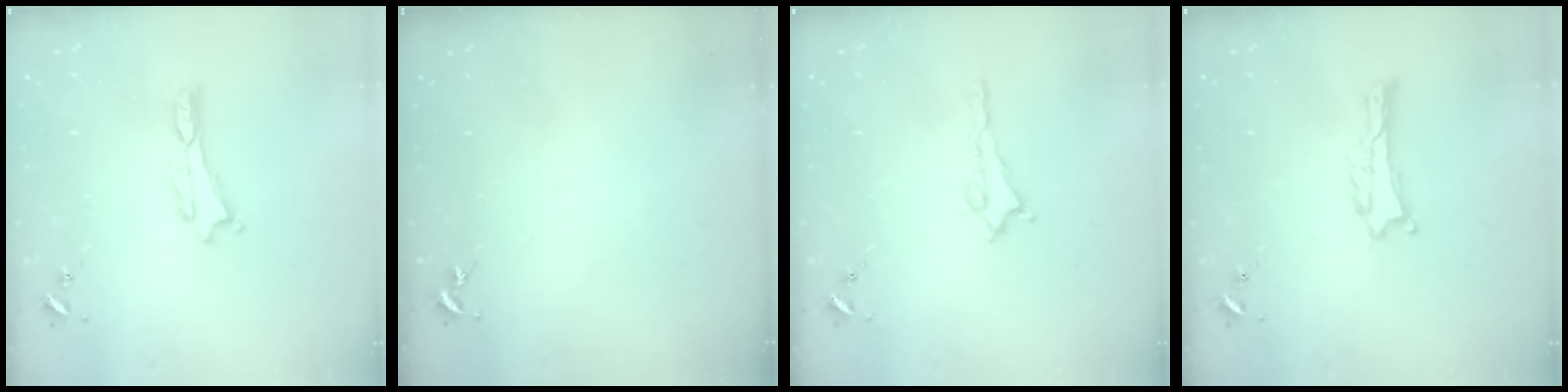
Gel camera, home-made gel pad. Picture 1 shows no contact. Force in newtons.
{"total": 0.0}
{"total": 1.4, "press": 1.4, "slide": 0.2}
{"total": 0.5, "press": 0.5, "slide": 0.1}